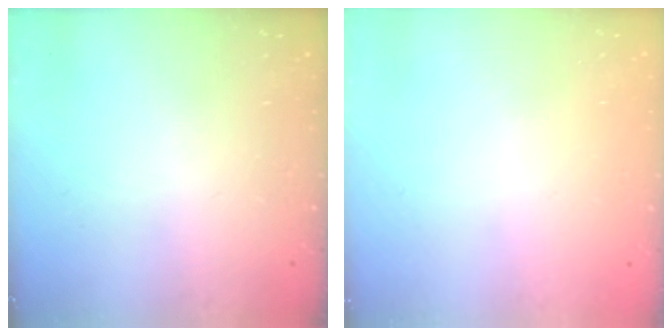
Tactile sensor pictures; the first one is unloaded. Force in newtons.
{"total": 0.0}